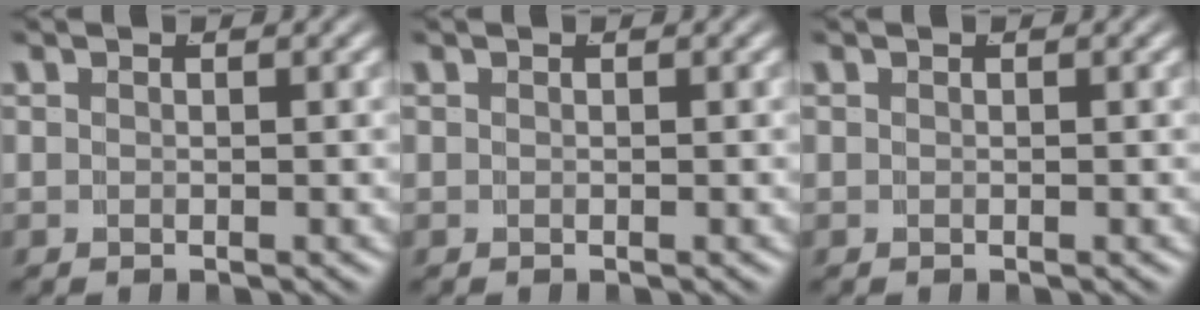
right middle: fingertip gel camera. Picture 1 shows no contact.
{"total": 0.0}
{"total": 0.0}